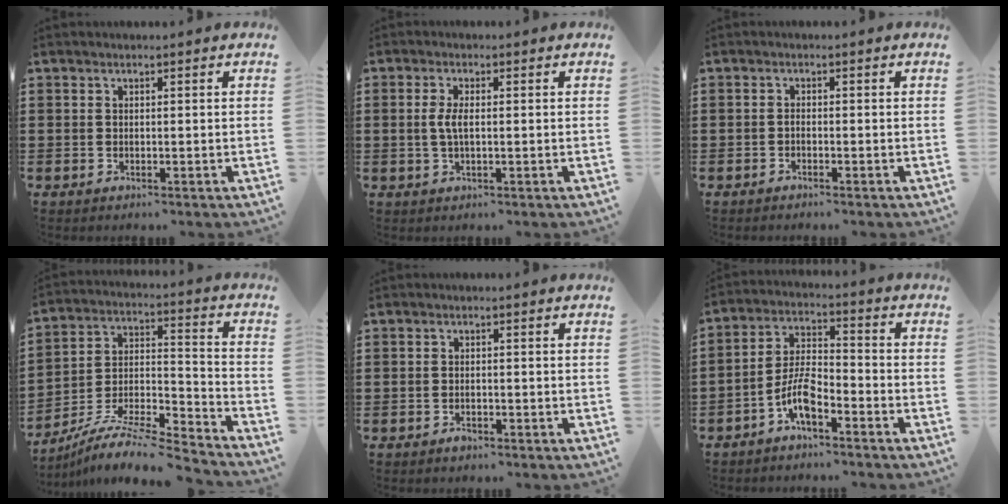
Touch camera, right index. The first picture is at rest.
{"total": 3.0, "force": [0.0, 1.0, 2.9], "torque": [-0.069, -0.005, -0.007]}
{"total": 0.9, "force": [-0.8, -0.1, 0.3], "torque": [-0.009, -0.005, -0.016]}
{"total": 8.8, "force": [-7.9, 1.0, 3.6], "torque": [-0.063, 0.005, -0.158]}
{"total": 1.1, "force": [-0.9, 0.3, 0.4], "torque": [-0.012, -0.006, -0.017]}
{"total": 6.6, "force": [-4.0, 2.2, 4.7], "torque": [-0.109, -0.001, -0.079]}